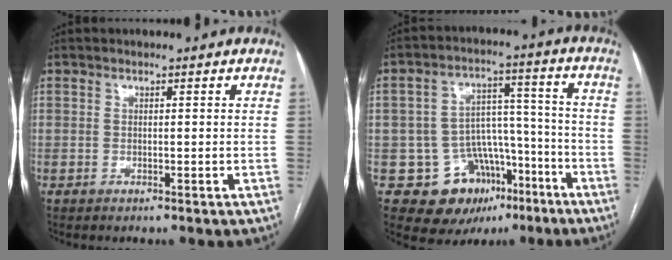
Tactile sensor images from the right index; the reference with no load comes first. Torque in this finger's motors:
{"motor_torque": [-0.14, -0.17, -0.46, -0.21]}